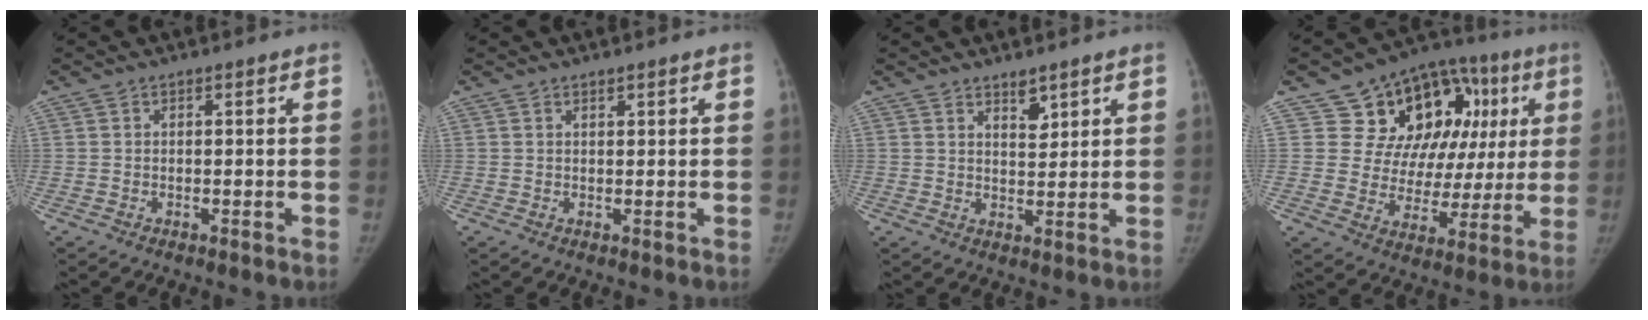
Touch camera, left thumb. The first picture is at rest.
{"total": 0.8, "force": [0.7, 0.2, 0.3], "torque": [-0.002, -0.005, 0.011]}
{"total": 3.4, "force": [2.5, 1.4, 1.9], "torque": [-0.017, -0.022, 0.045]}
{"total": 20.6, "force": [6.7, 14.5, 13.0], "torque": [-0.108, 0.019, 0.104]}